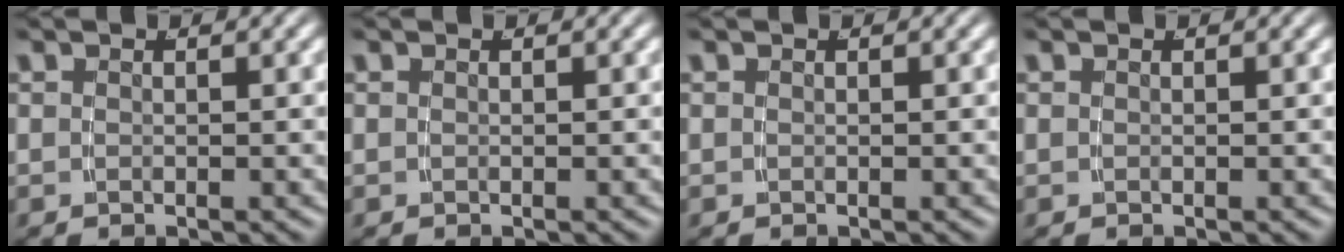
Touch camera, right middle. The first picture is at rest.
{"total": 0.0}
{"total": 0.0}
{"total": 0.0}